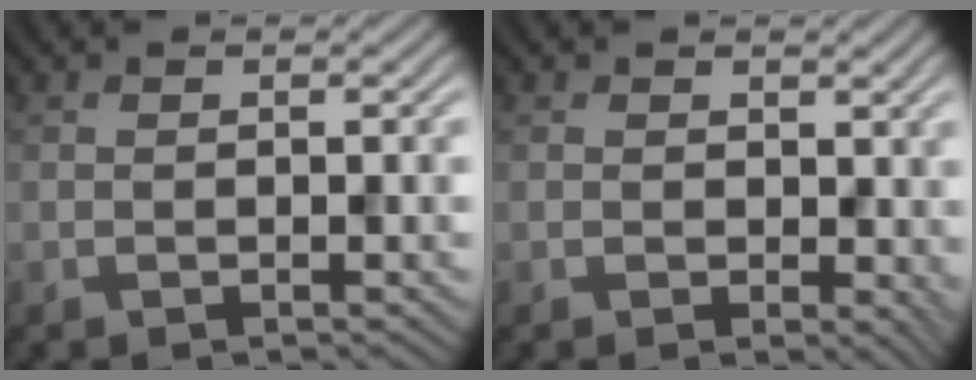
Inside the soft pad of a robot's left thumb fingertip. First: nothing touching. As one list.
[{"total": 2.3, "force": [0.4, 1.6, 1.7], "torque": [-0.025, -0.006, 0.008]}]